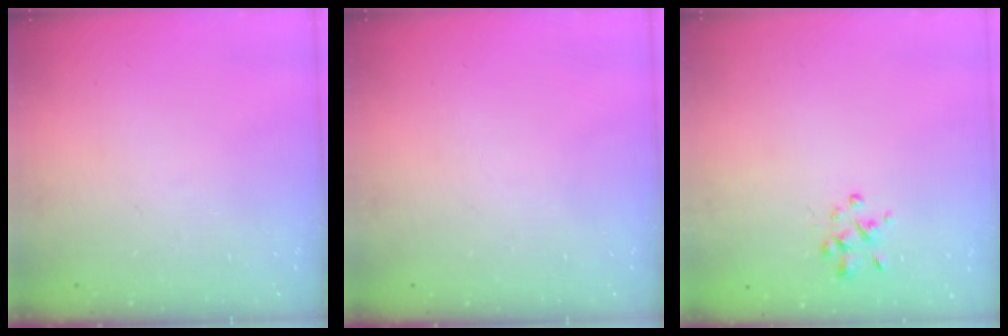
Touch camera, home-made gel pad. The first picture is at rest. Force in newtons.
{"total": 0.0}
{"total": 2.5, "press": 2.5, "slide": 0.6}